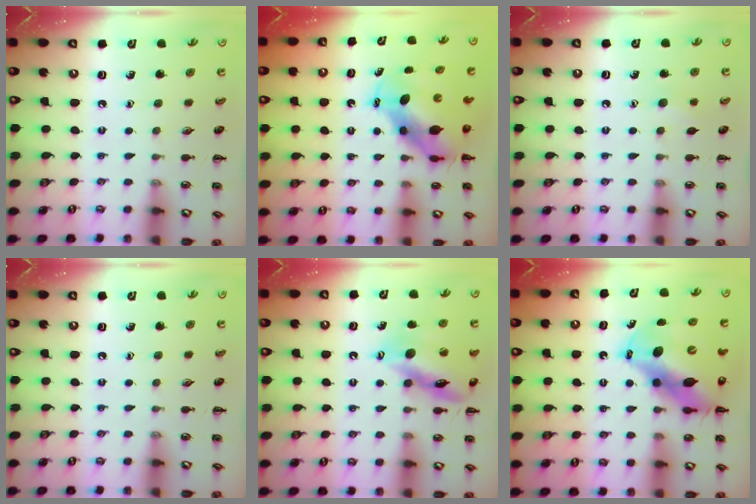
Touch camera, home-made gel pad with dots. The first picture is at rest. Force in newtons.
{"total": 7.6, "press": 7.5, "slide": 1.4}
{"total": 4.7, "press": 4.5, "slide": 1.3}
{"total": 0.0}
{"total": 14.4, "press": 14.2, "slide": 2.0}
{"total": 14.2, "press": 13.7, "slide": 3.8}